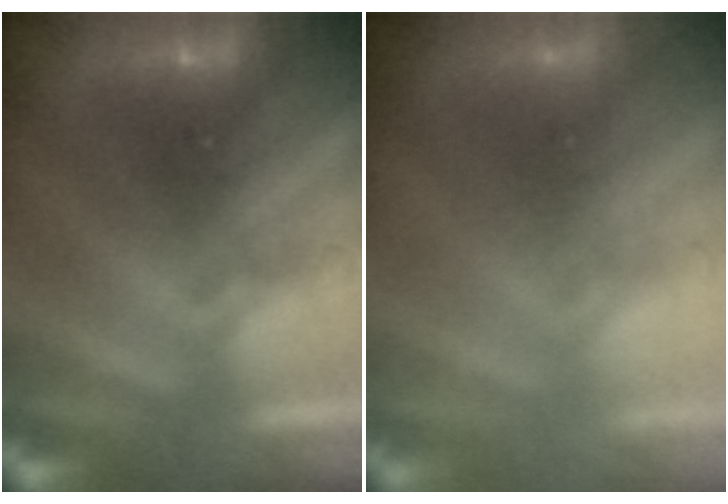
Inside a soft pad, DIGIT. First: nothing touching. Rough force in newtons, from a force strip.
{"total": 2.8}